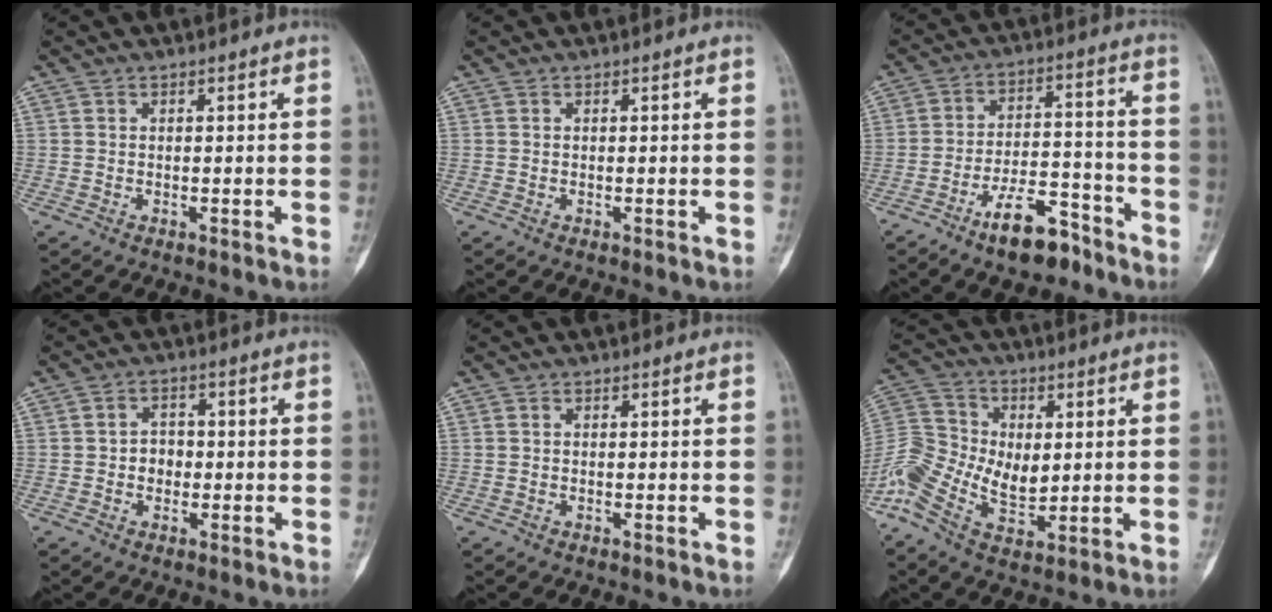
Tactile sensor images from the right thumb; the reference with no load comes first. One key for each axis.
{"total": 0.0}
{"total": 10.8, "fx": -7.6, "fy": 4.4, "fz": 6.4, "tx": -0.097, "ty": 0.065, "tz": -0.129}
{"total": 3.7, "fx": -0.5, "fy": 3.1, "fz": 1.8, "tx": -0.006, "ty": 0.010, "tz": -0.015}
{"total": 0.0}
{"total": 14.6, "fx": -1.6, "fy": 10.0, "fz": 10.6, "tx": -0.219, "ty": 0.007, "tz": -0.031}